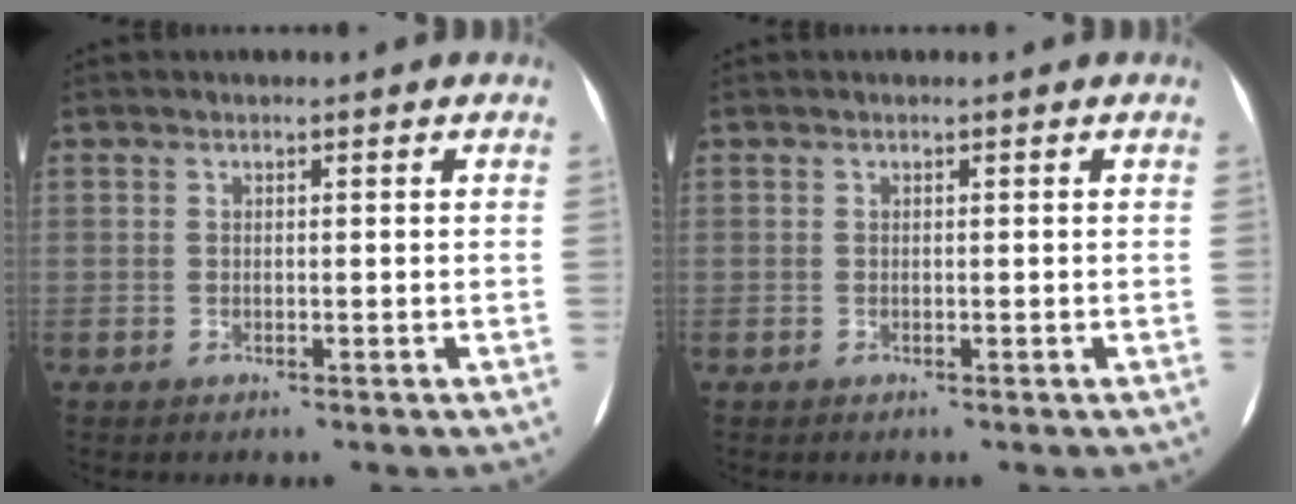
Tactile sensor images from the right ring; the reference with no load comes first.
{"total": 0.0}